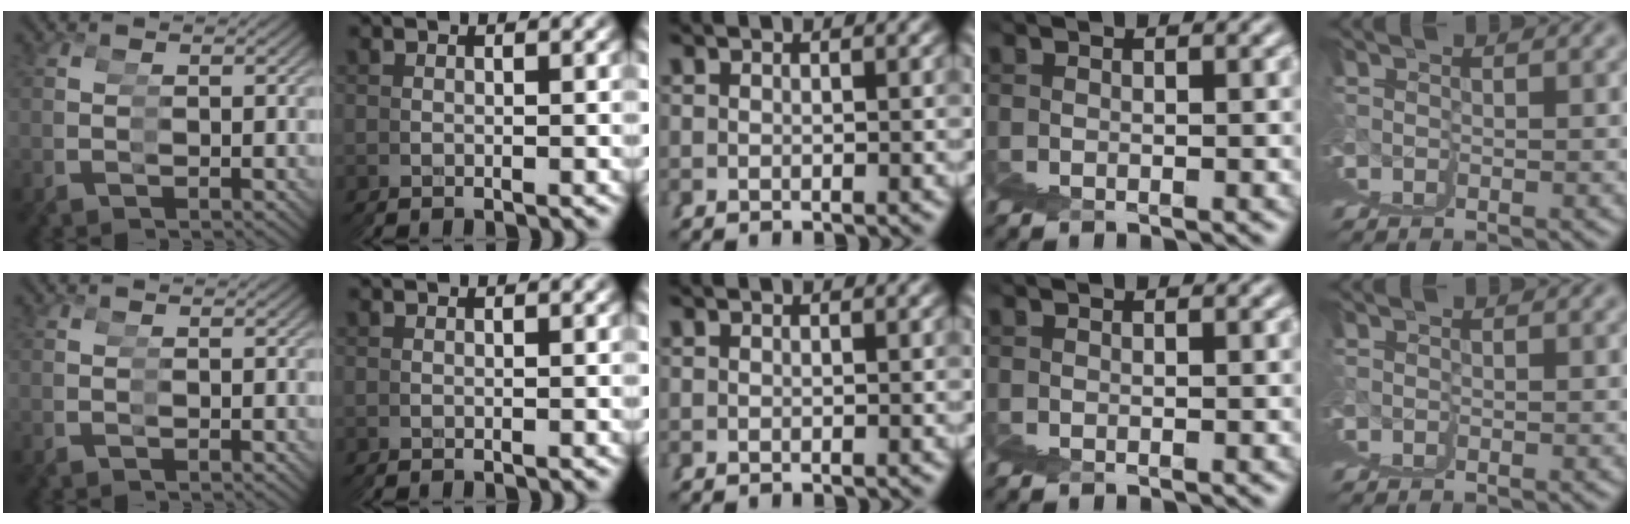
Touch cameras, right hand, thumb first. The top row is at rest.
{}